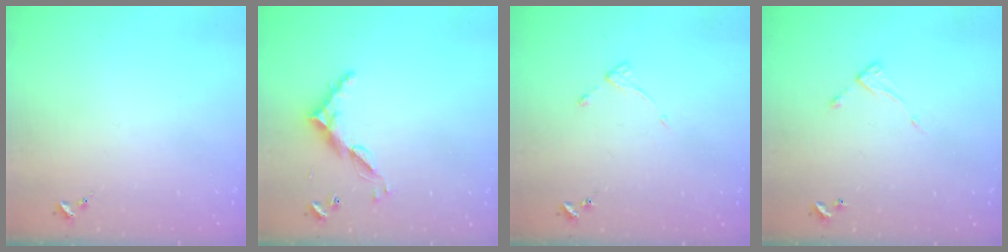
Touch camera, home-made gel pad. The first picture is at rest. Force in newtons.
{"total": 8.7, "press": 8.7, "slide": 0.5}
{"total": 4.8, "press": 4.7, "slide": 0.5}
{"total": 5.1, "press": 5.1, "slide": 0.4}